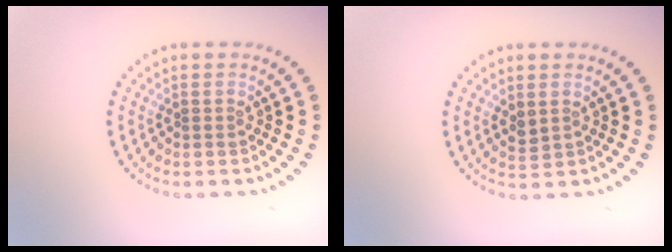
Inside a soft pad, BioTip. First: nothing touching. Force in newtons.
{"total": 0.9, "press": 0.9, "slide": 0.3}